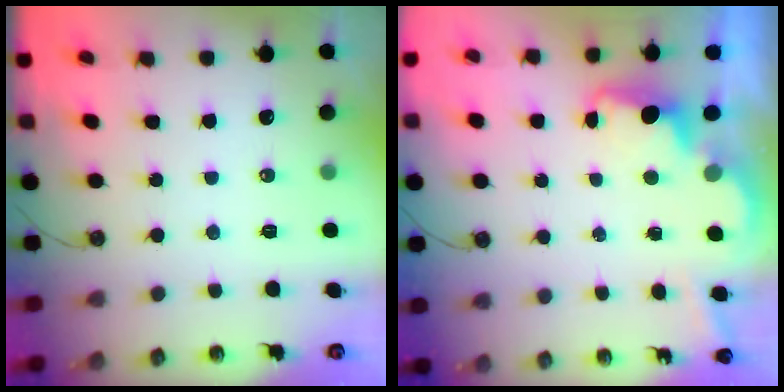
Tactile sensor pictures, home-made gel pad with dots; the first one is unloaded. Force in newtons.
{"total": 3.5, "press": 3.5, "slide": 0.7}